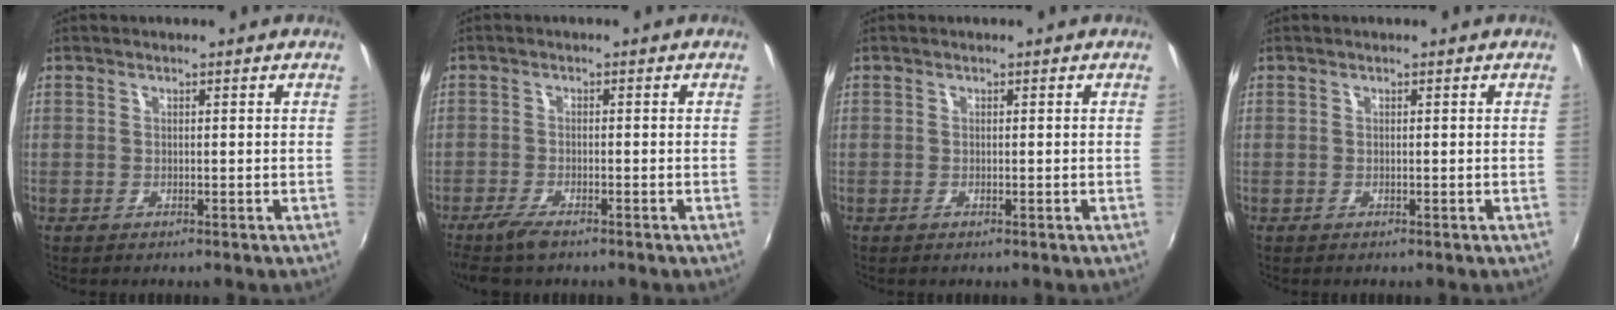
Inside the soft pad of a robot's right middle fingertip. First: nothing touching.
{"total": 4.8, "force": [-3.7, 1.0, 2.9], "torque": [-0.075, -0.016, -0.073]}
{"total": 0.0}
{"total": 0.0}